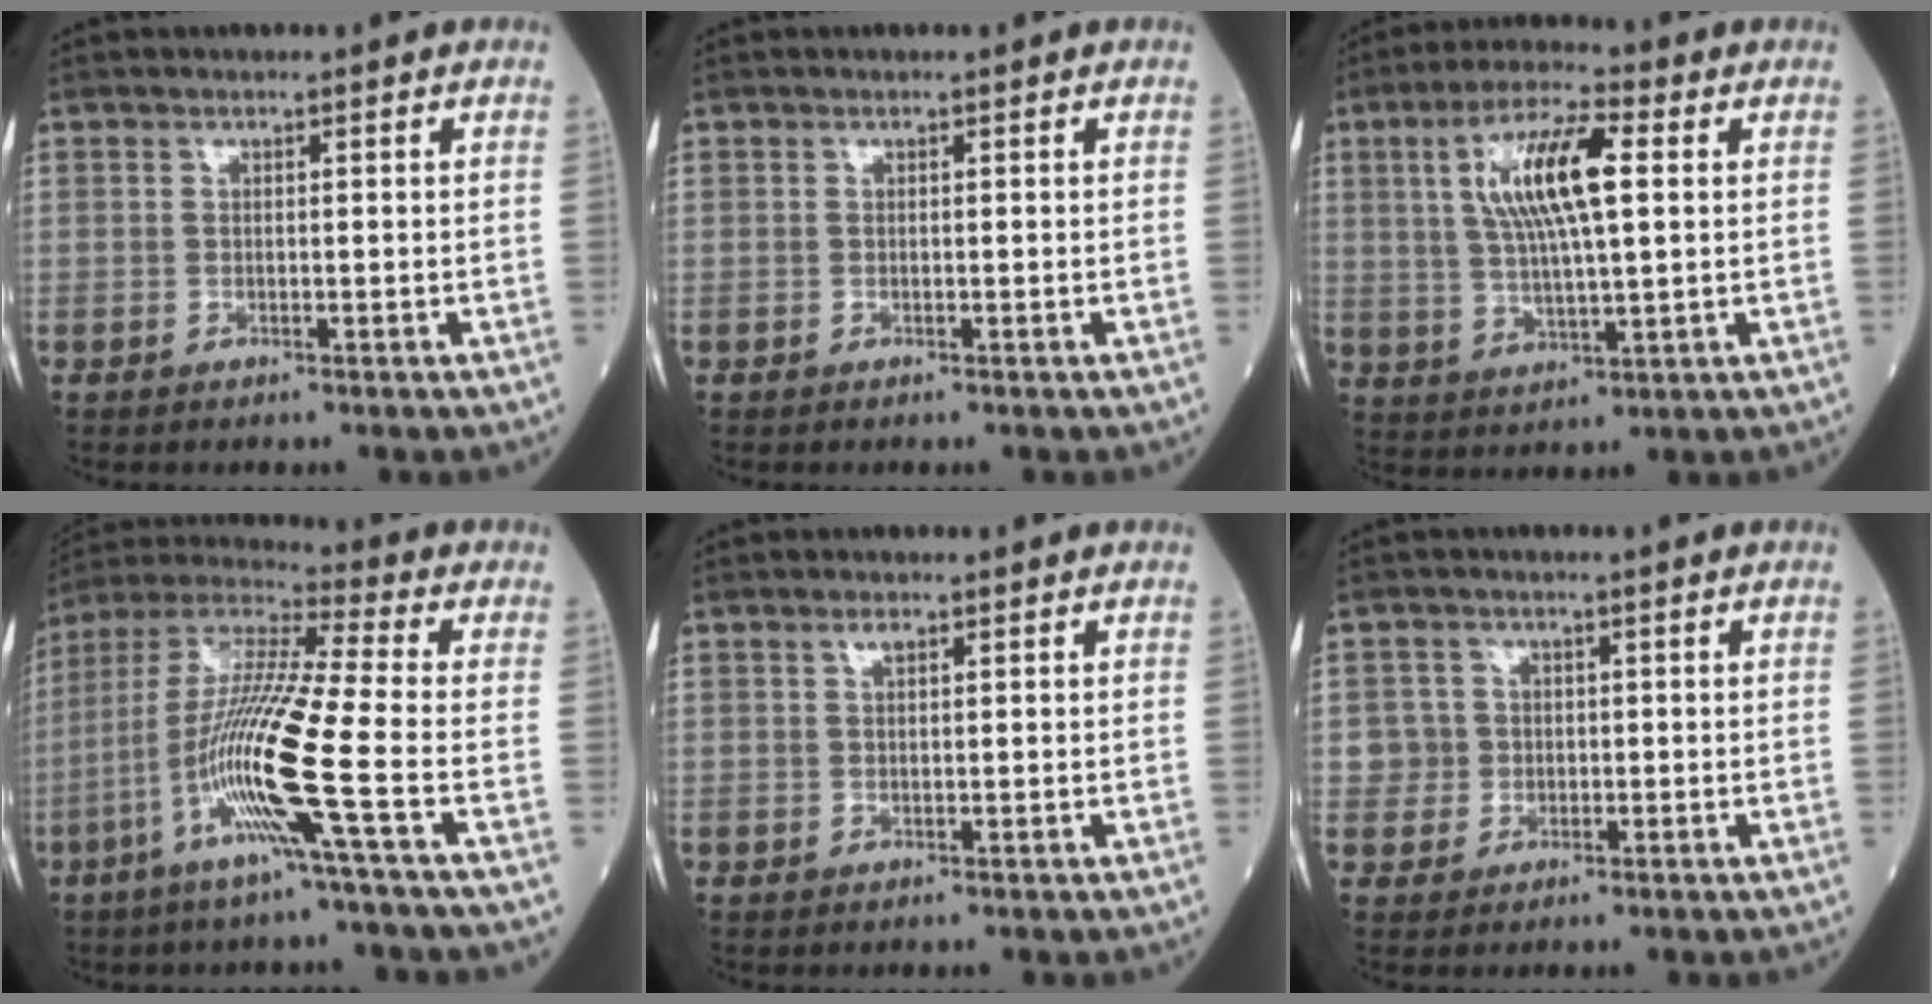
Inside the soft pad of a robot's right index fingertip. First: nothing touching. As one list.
[{"total": 0.0}, {"total": 11.7, "force": [2.9, 2.5, 11.1], "torque": [-0.218, 0.015, 0.053]}, {"total": 14.9, "force": [-5.1, -1.3, 13.9], "torque": [-0.286, -0.009, -0.107]}, {"total": 0.9, "force": [0.6, 0.2, 0.5], "torque": [-0.011, 0.007, 0.014]}, {"total": 3.0, "force": [0.1, 3.0, -0.2], "torque": [0.017, 0.009, 0.003]}]